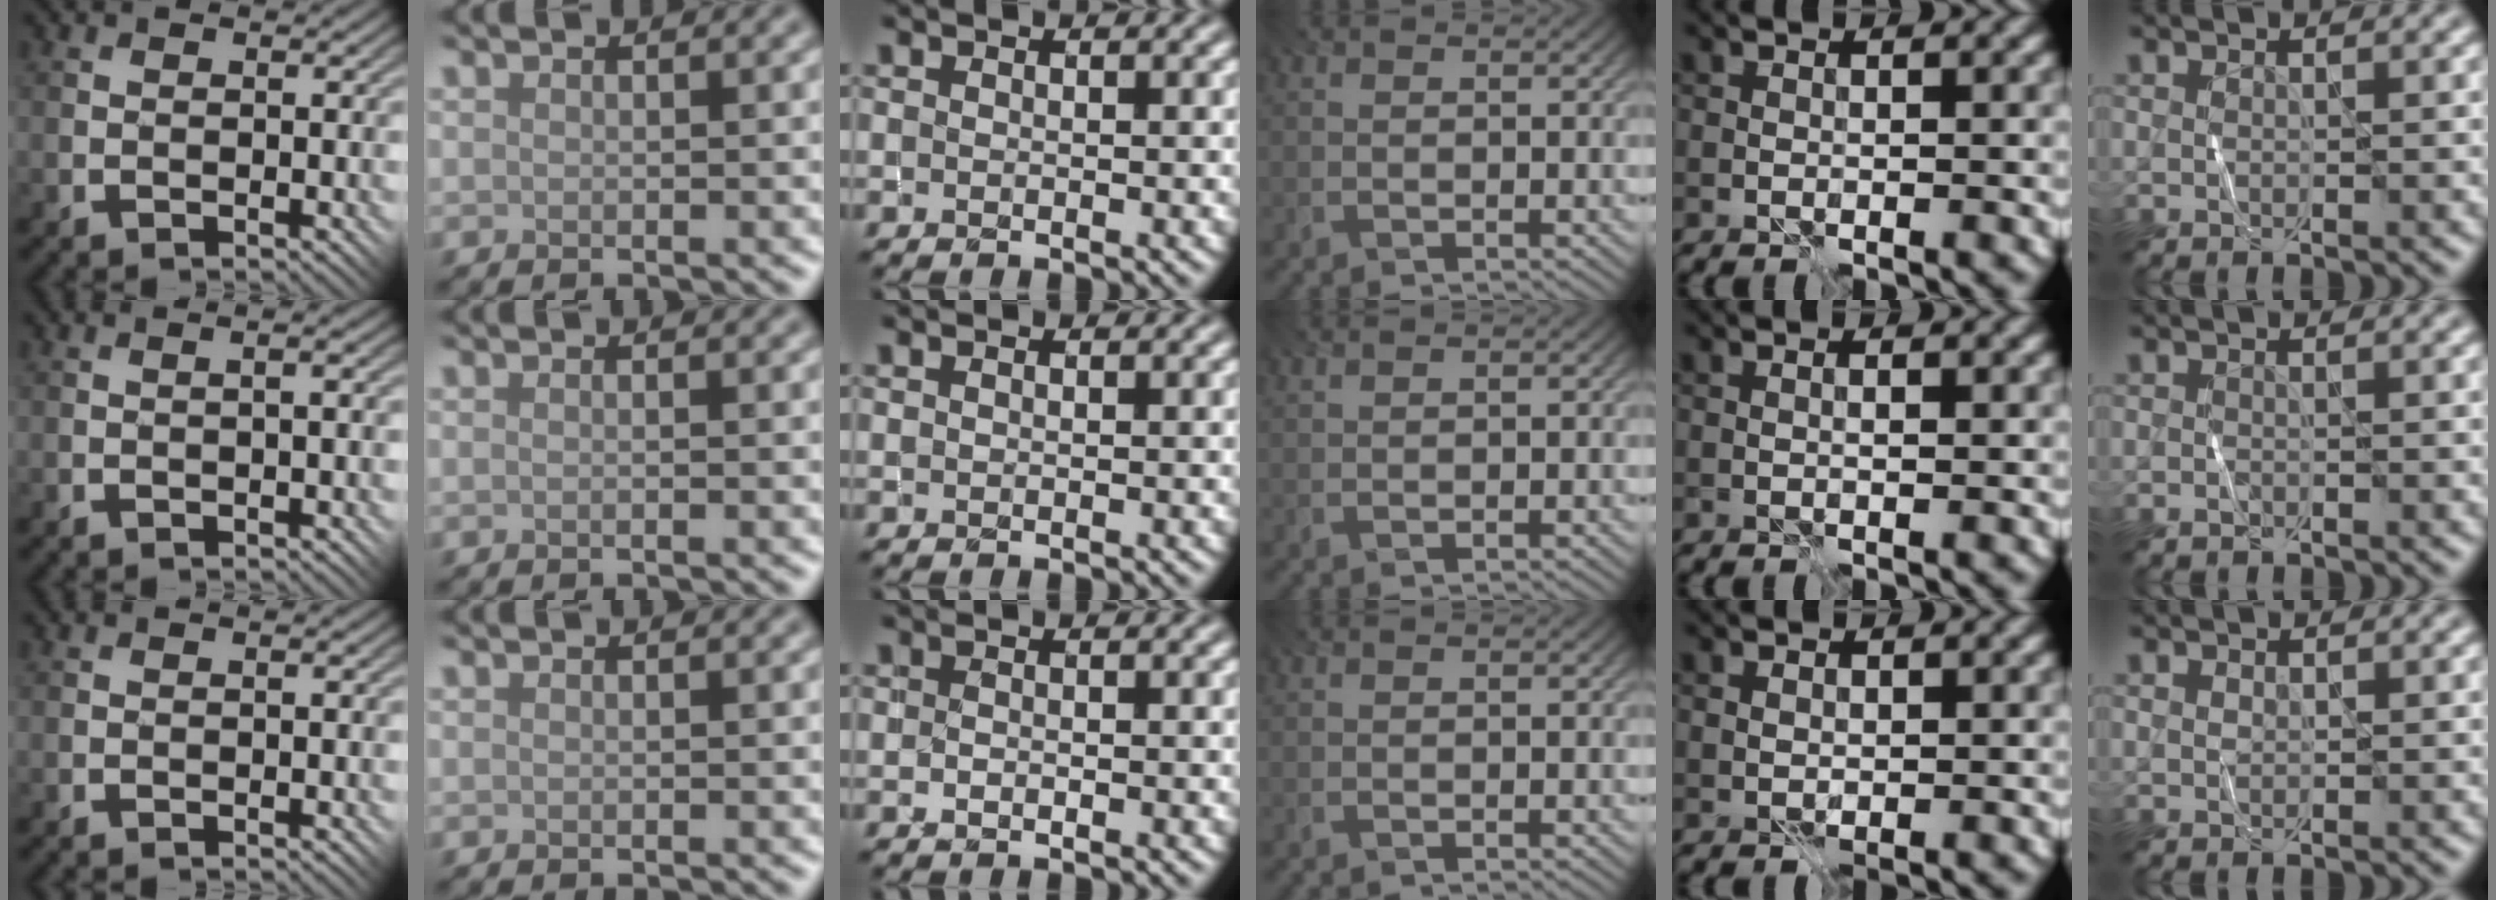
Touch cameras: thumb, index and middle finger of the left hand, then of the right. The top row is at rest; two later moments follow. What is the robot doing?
{"motion": "fold", "object": "shorts"}